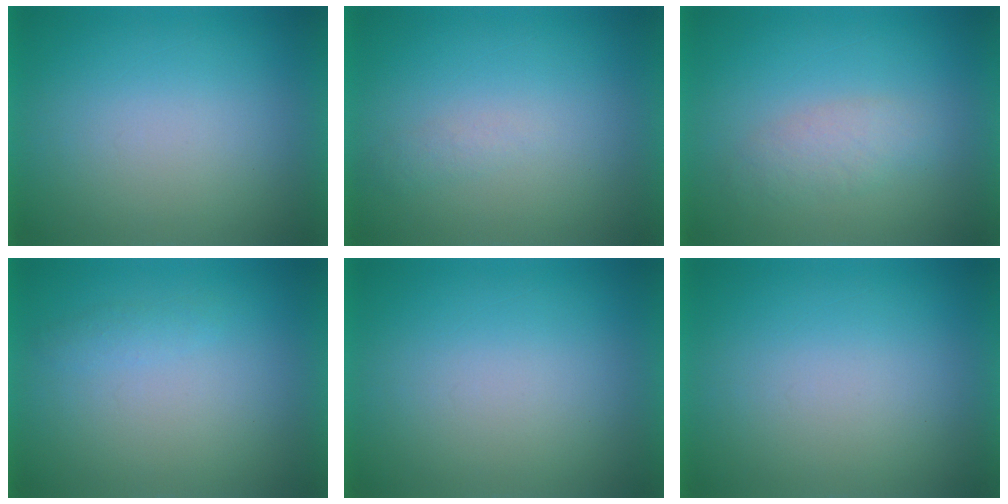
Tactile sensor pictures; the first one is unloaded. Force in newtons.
{"total": 1.2}
{"total": 2.7}
{"total": 1.3}
{"total": 0.0}
{"total": 0.0}